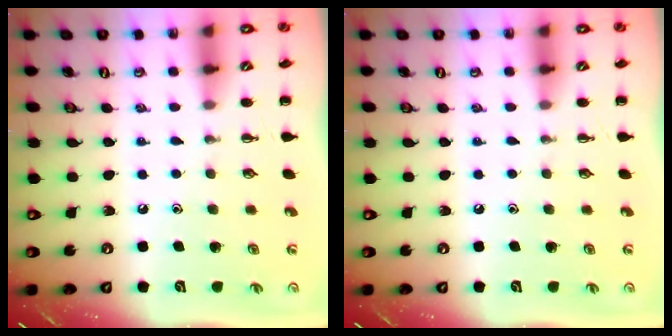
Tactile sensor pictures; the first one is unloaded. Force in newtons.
{"total": 0.0}